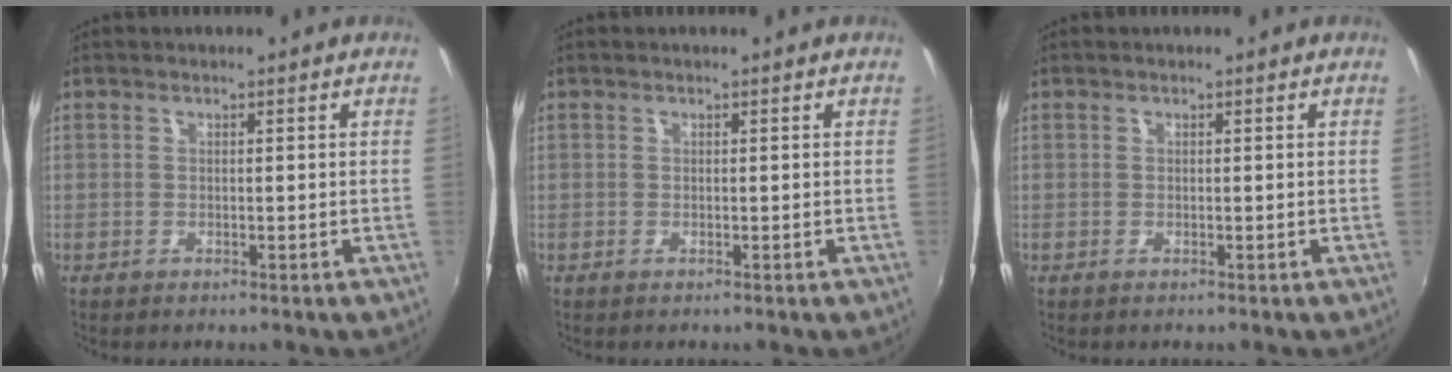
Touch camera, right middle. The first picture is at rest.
{"total": 0.0}
{"total": 0.0}